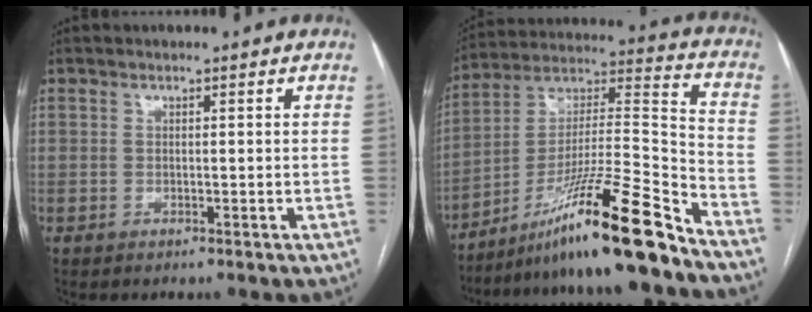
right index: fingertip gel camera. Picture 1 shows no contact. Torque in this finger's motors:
{"motor_torque": [1.11, -1.03, 0.49, 0.21]}